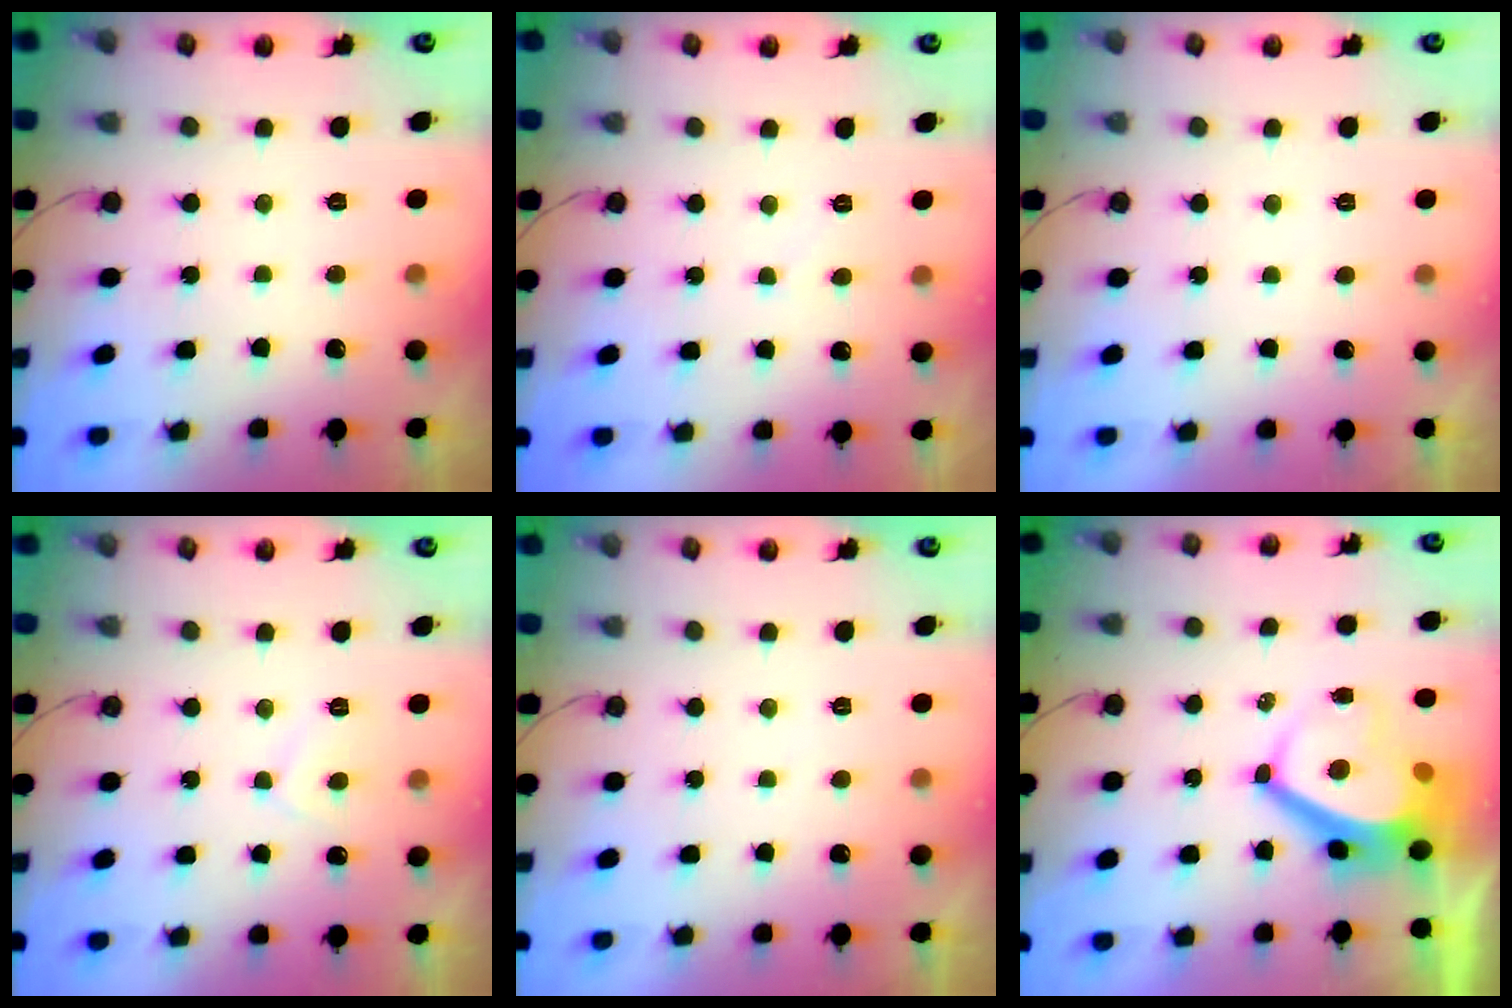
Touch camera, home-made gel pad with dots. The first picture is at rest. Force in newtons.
{"total": 2.3, "press": 2.3, "slide": 0.3}
{"total": 0.8, "press": 0.7, "slide": 0.4}
{"total": 5.0, "press": 4.9, "slide": 0.7}
{"total": 0.9, "press": 0.8, "slide": 0.4}
{"total": 7.1, "press": 7.1, "slide": 0.6}